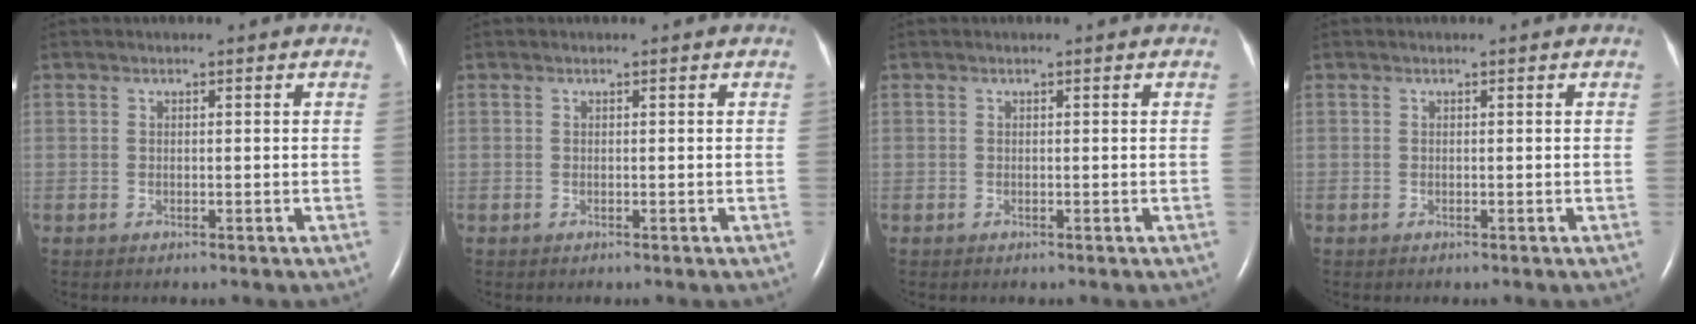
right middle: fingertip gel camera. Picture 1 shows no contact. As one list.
[{"total": 0.0}, {"total": 0.0}, {"total": 0.0}]